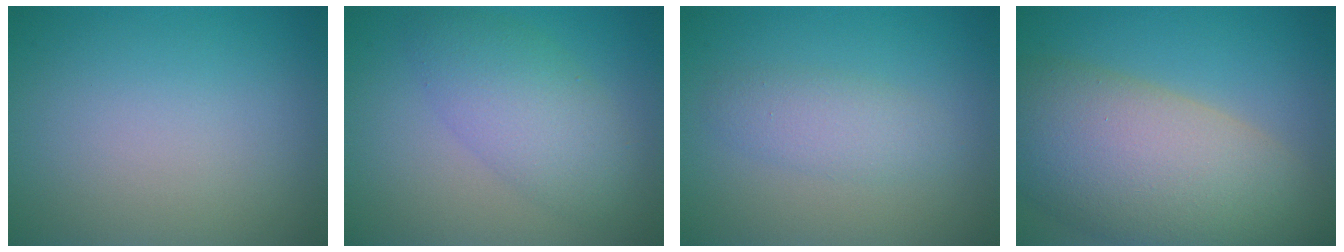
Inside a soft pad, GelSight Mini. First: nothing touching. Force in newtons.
{"total": 4.9, "press": 4.9, "slide": 0.1}
{"total": 2.3, "press": 2.3, "slide": 0.1}
{"total": 12.7, "press": 12.7, "slide": 0.9}